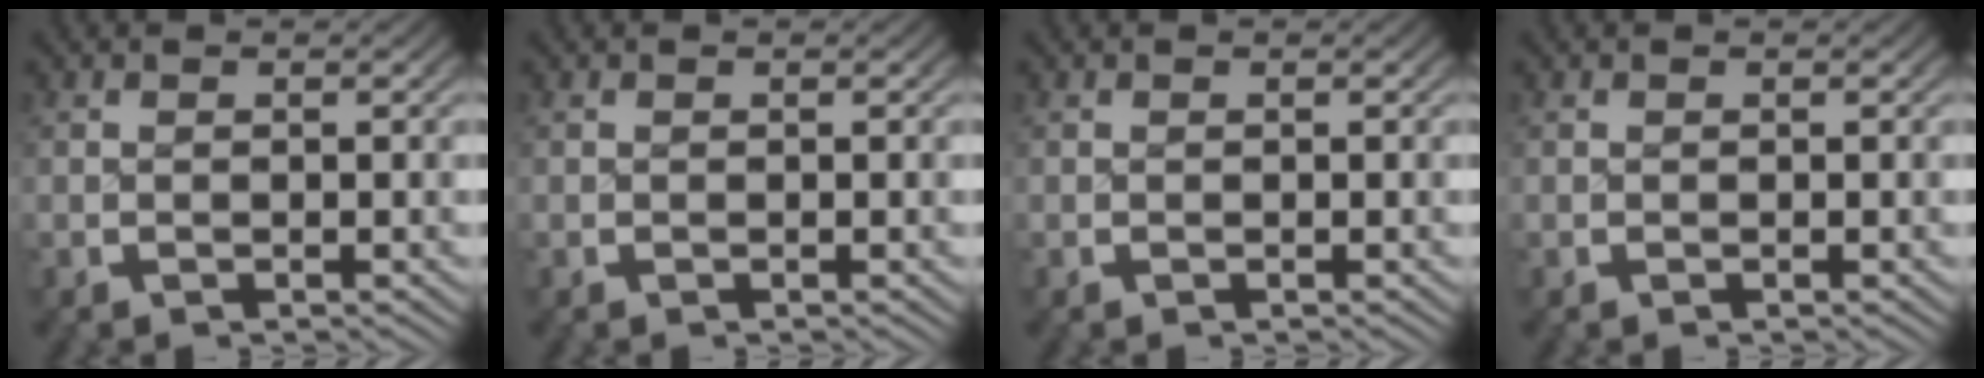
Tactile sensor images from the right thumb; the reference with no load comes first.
{"total": 0.0}
{"total": 0.0}
{"total": 0.0}